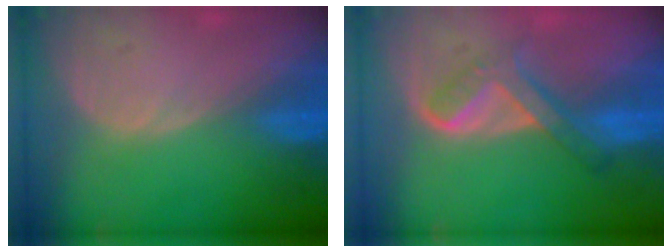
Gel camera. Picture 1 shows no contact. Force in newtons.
{"total": 6.1, "press": 5.4, "slide": 2.8}